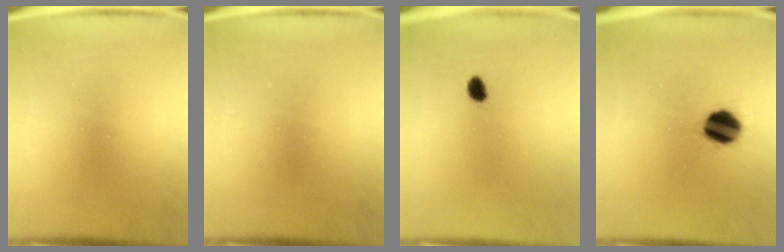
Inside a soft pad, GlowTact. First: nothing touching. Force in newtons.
{"total": 0.0}
{"total": 2.0}
{"total": 8.9}